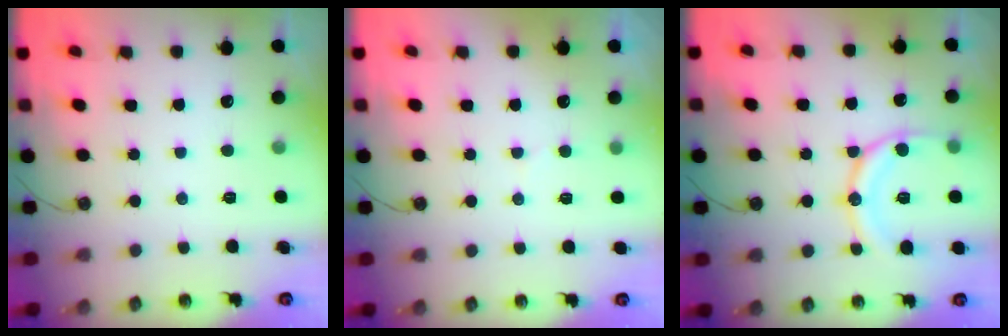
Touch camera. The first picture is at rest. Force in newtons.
{"total": 4.3, "press": 3.9, "slide": 1.7}
{"total": 14.8, "press": 14.7, "slide": 1.5}